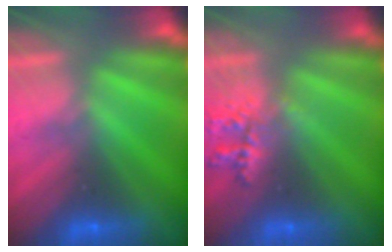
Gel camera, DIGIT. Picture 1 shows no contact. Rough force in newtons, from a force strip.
{"total": 2.3}